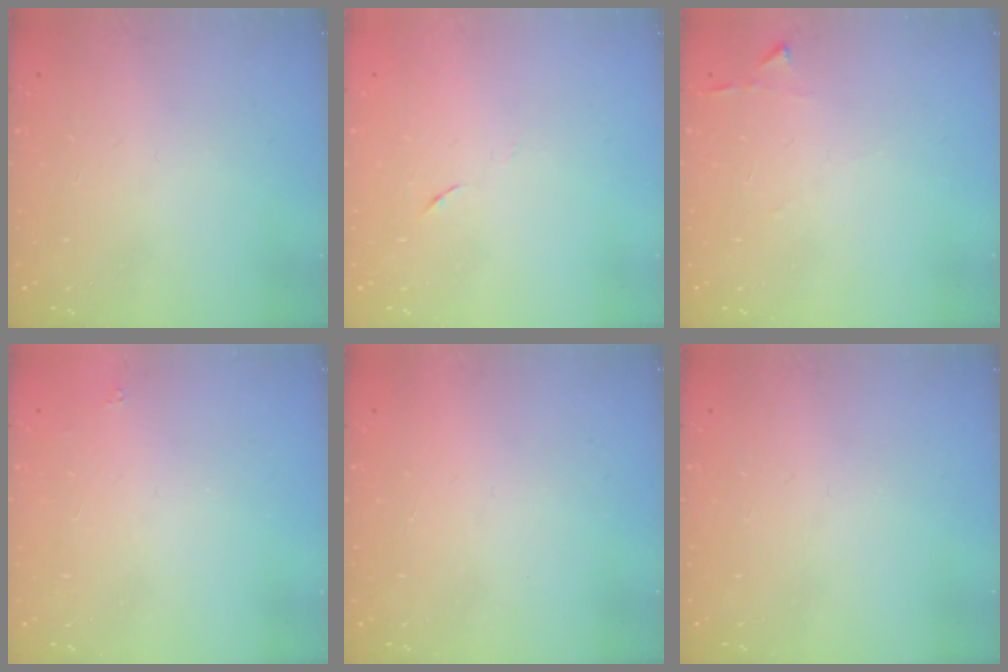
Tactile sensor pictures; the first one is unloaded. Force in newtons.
{"total": 3.9, "press": 3.5, "slide": 1.6}
{"total": 2.9, "press": 2.9, "slide": 0.3}
{"total": 1.6, "press": 1.5, "slide": 0.2}
{"total": 1.5, "press": 1.5, "slide": 0.1}
{"total": 0.0}